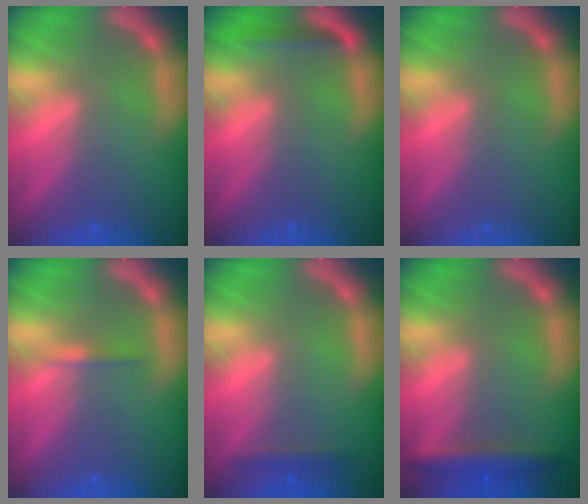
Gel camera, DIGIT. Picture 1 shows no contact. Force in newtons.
{"total": 1.9}
{"total": 0.0}
{"total": 0.9}
{"total": 1.4}
{"total": 3.5}